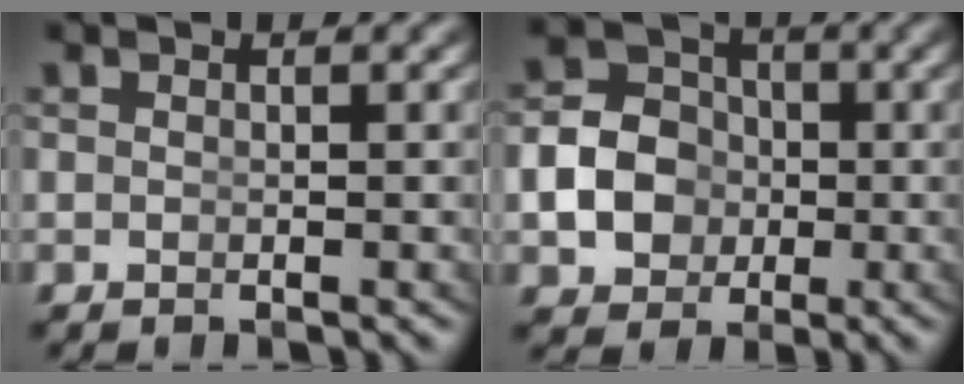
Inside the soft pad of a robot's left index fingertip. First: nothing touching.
{"total": 9.6, "force": [-1.6, 8.8, 3.4], "torque": [-0.075, -0.023, -0.035]}